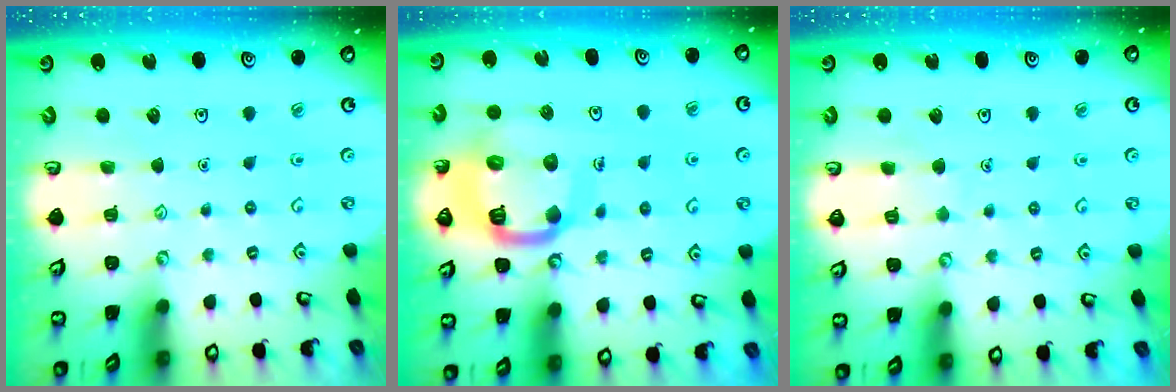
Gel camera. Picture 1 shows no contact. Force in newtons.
{"total": 17.3, "press": 17.2, "slide": 1.8}
{"total": 2.4, "press": 2.4, "slide": 0.2}